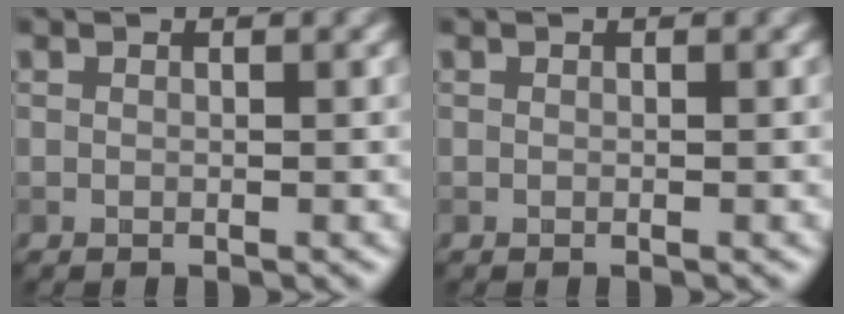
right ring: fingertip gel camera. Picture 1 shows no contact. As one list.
[{"total": 0.0}]